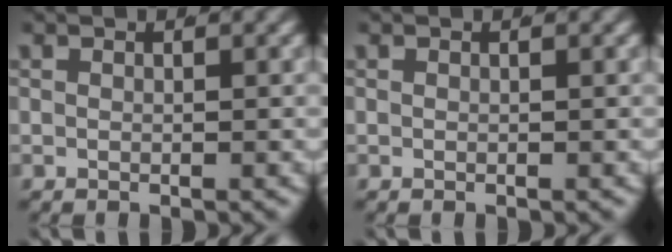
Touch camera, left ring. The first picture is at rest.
{"total": 0.0}